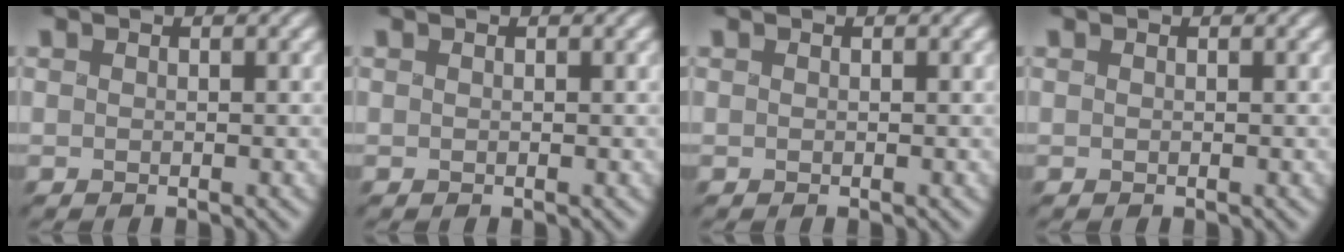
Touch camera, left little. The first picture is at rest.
{"total": 0.0}
{"total": 0.0}
{"total": 0.0}